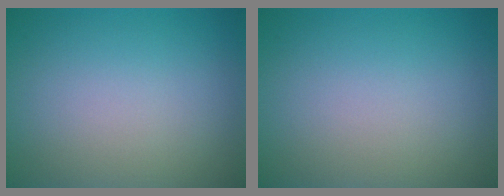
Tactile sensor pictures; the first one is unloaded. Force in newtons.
{"total": 0.0}